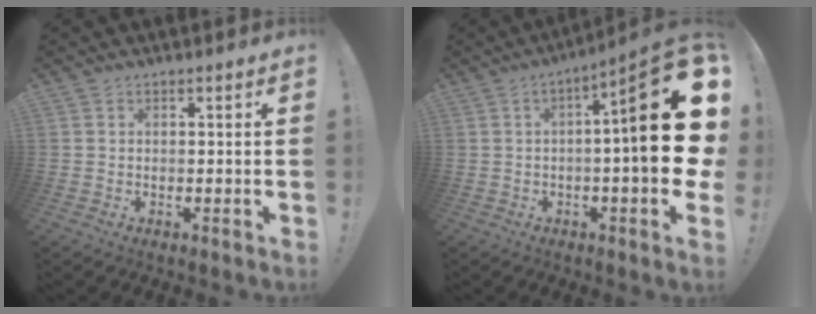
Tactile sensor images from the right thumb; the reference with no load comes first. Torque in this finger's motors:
{"motor_torque": [2.46, 2.55, 1.73, -1.04, 0.23]}